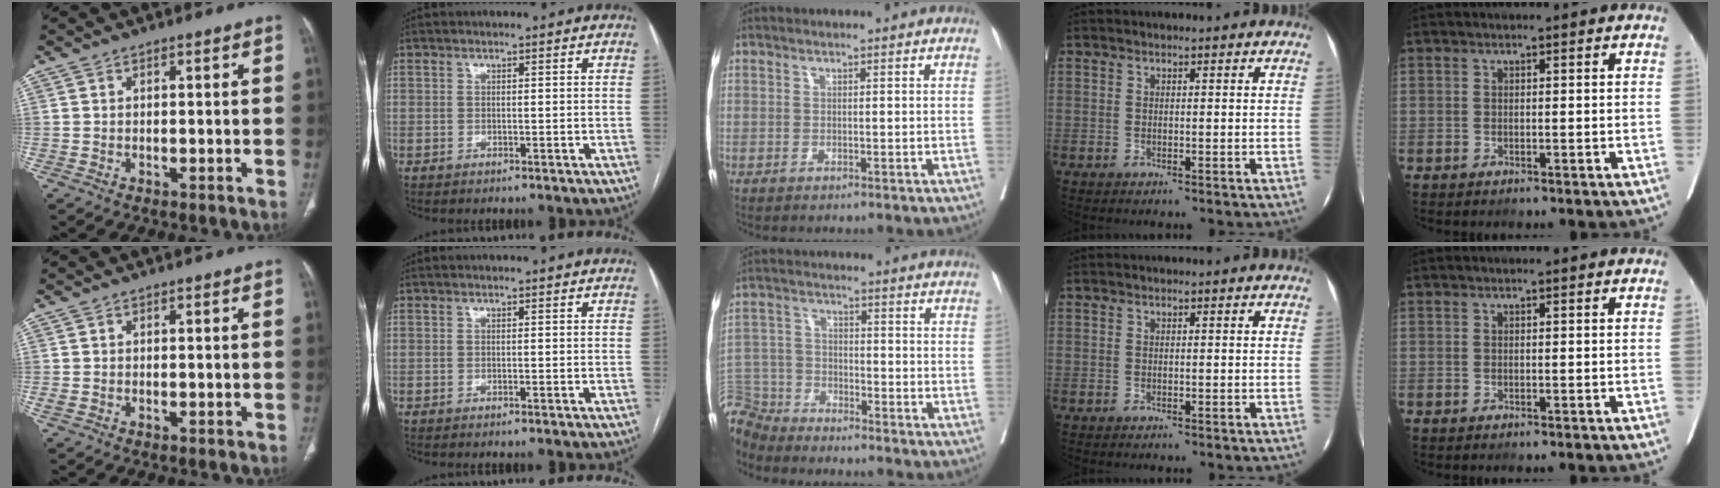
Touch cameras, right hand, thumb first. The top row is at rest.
{"thumb": {"total": 1.0, "force": [-0.2, 0.6, 0.7], "torque": [-0.013, -0.001, 0.001]}, "middle": {"total": 7.2, "force": [-6.9, 1.5, -0.7], "torque": [0.009, 0.004, -0.145]}}